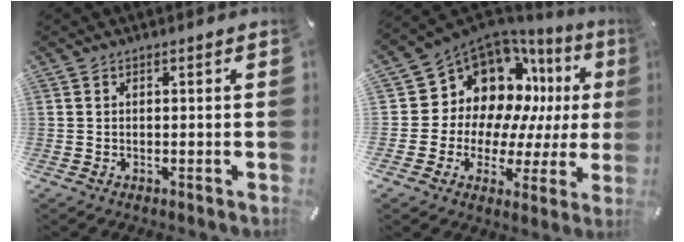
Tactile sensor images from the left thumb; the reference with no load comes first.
{"total": 13.5, "force": [6.9, 10.3, 5.3], "torque": [-0.091, -0.083, 0.136]}